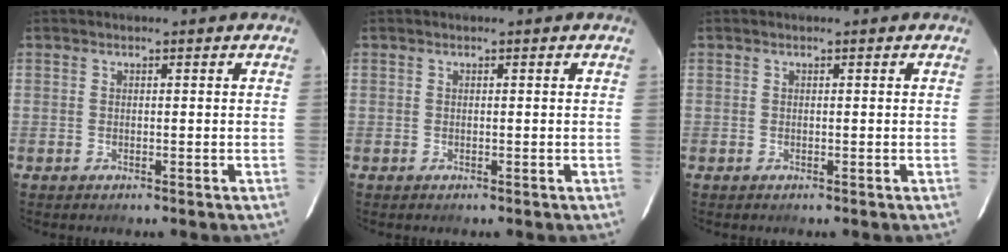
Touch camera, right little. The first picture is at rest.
{"total": 0.0}
{"total": 0.0}